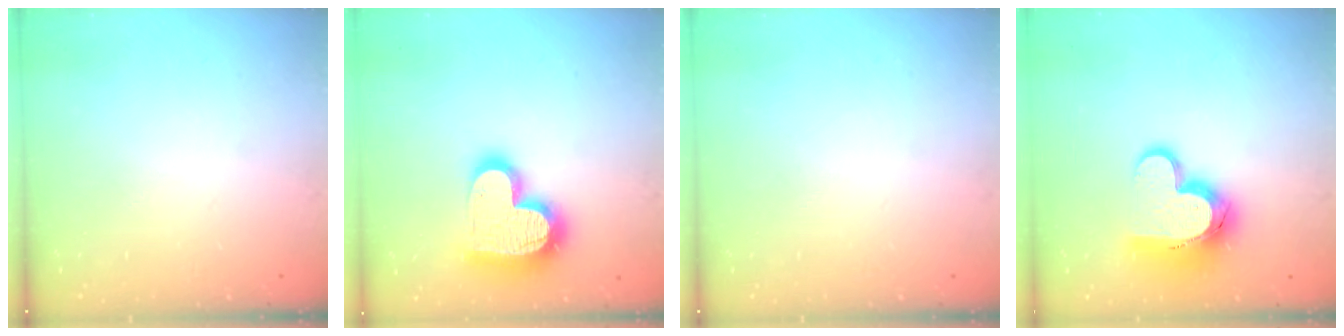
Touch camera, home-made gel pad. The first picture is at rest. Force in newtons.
{"total": 19.1, "press": 19.0, "slide": 1.6}
{"total": 0.0}
{"total": 14.8, "press": 14.7, "slide": 1.3}